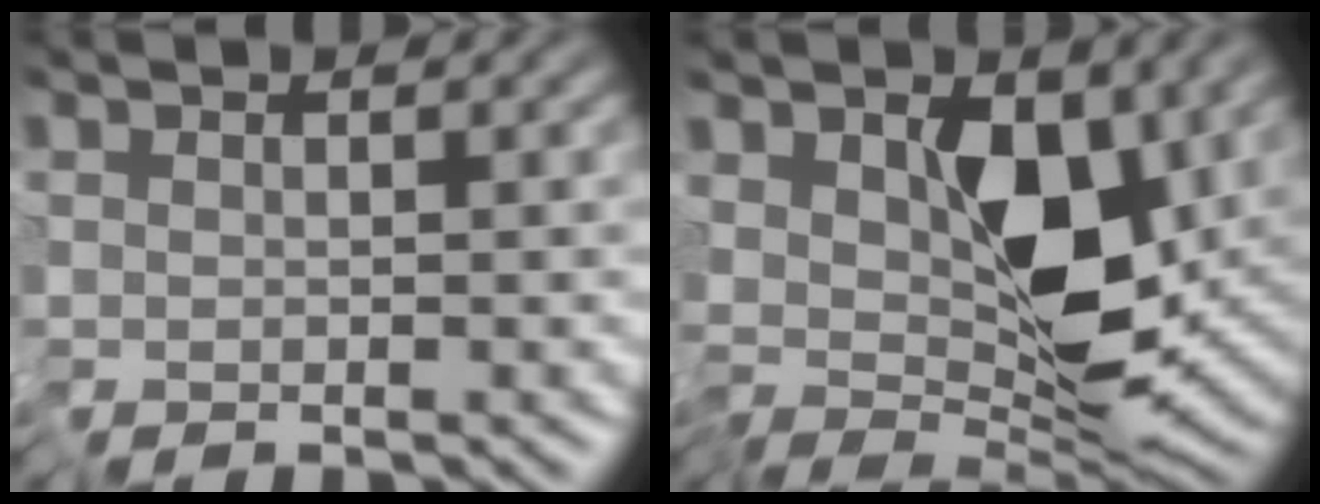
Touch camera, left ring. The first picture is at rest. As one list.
[{"total": 7.7, "force": [1.0, 3.7, 6.7], "torque": [-0.109, -0.019, 0.016]}]